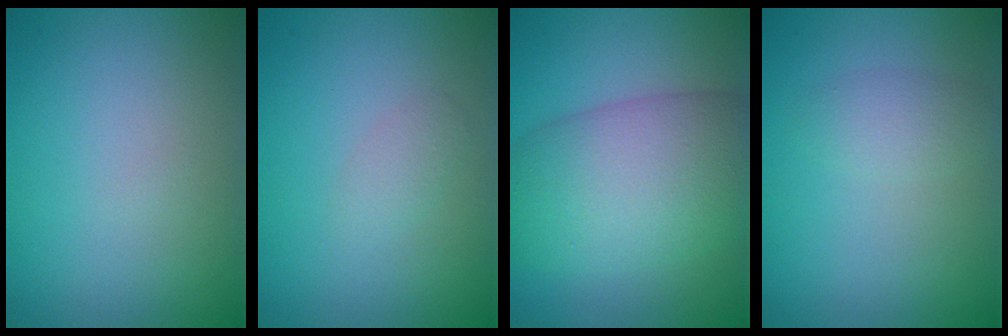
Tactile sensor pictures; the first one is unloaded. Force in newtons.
{"total": 1.1, "press": 1.1, "slide": 0.1}
{"total": 9.5, "press": 9.5, "slide": 0.5}
{"total": 1.7, "press": 1.7, "slide": 0.0}